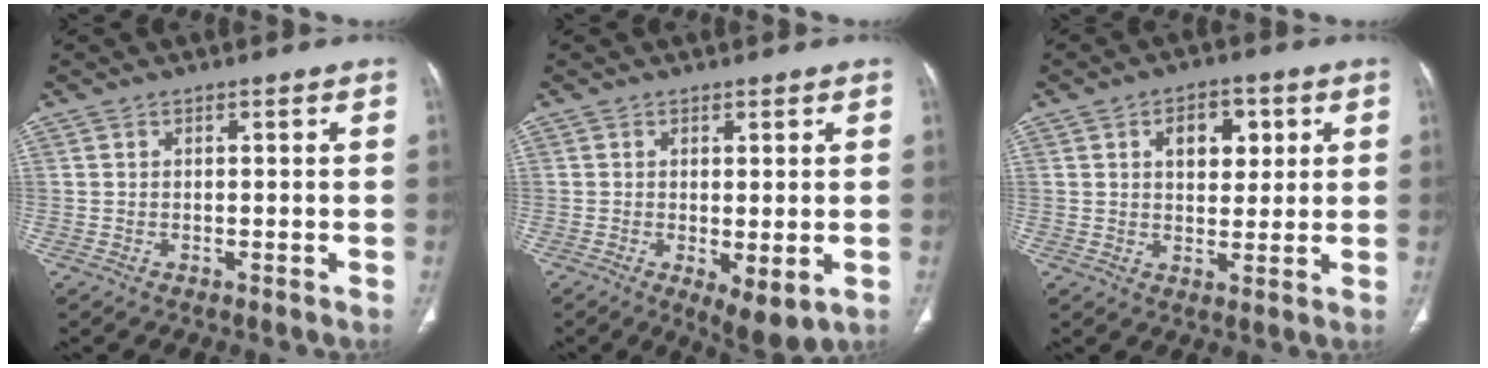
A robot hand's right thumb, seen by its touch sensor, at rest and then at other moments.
{"total": 5.7, "force": [-1.2, 2.2, 5.1], "torque": [-0.079, -0.019, -0.011]}
{"total": 7.6, "force": [2.6, 4.9, 5.2], "torque": [-0.043, -0.007, 0.036]}